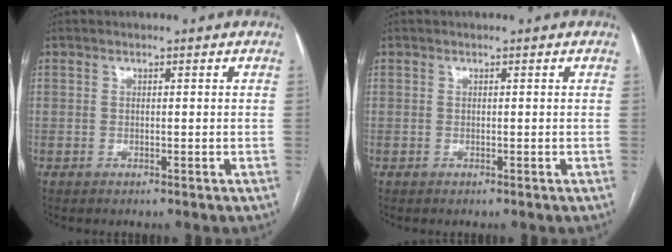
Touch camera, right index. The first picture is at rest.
{"total": 0.0}